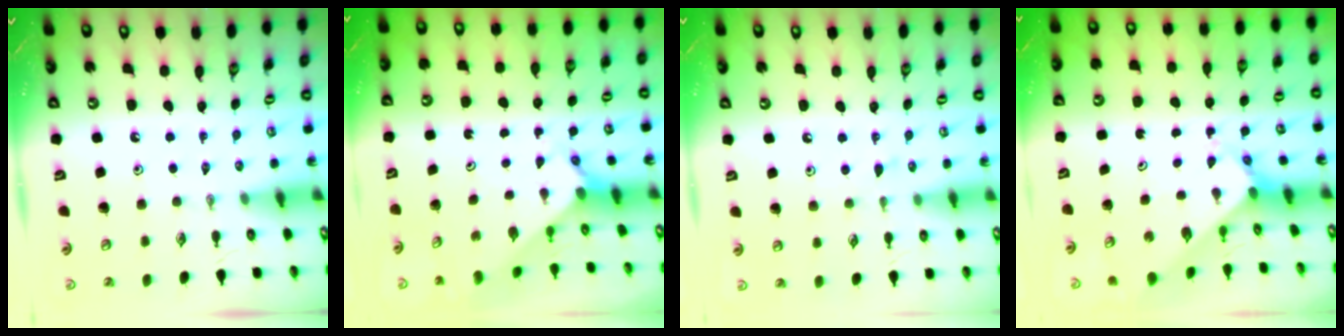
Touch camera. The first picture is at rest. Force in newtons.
{"total": 1.6, "press": 1.6, "slide": 0.1}
{"total": 5.5, "press": 5.4, "slide": 0.6}
{"total": 2.5, "press": 2.5, "slide": 0.2}